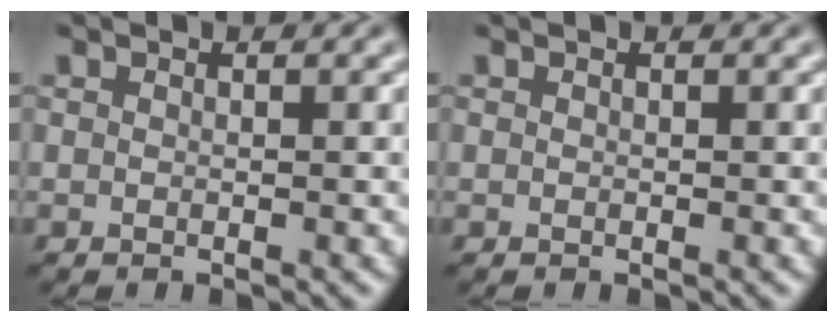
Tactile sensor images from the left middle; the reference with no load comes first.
{"total": 0.0}